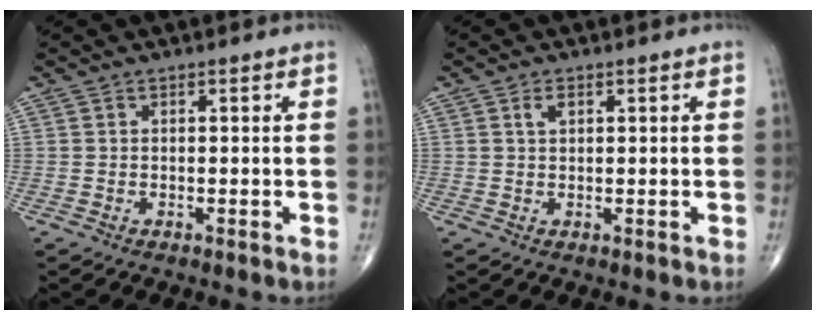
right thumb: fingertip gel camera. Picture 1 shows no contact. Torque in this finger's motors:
{"motor_torque": [-0.12, 0.24, 0.09, 0.11, -0.01]}